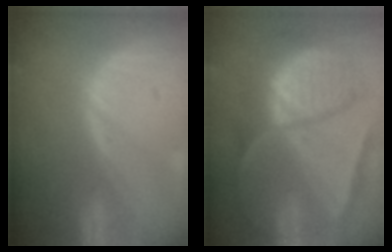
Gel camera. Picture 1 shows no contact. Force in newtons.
{"total": 10.8, "press": 10.7, "slide": 1.1}